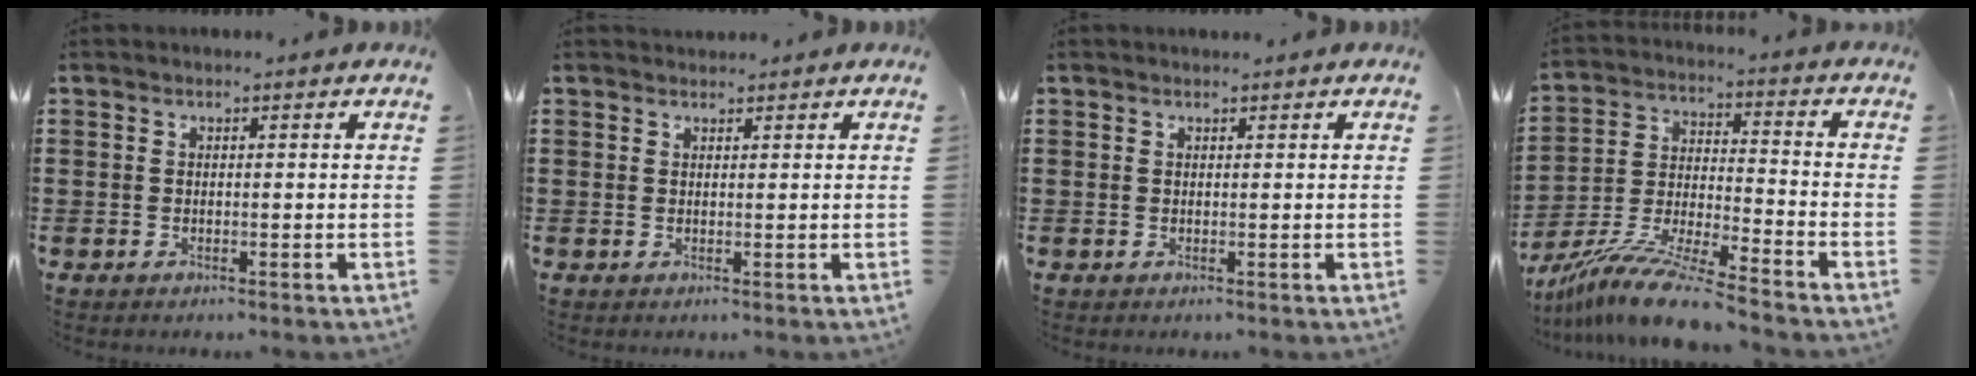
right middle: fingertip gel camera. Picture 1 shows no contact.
{"total": 0.9, "force": [0.9, 0.3, -0.1], "torque": [0.008, -0.003, 0.016]}
{"total": 0.0}
{"total": 11.4, "force": [-10.1, 0.1, 5.3], "torque": [-0.105, 0.010, -0.199]}